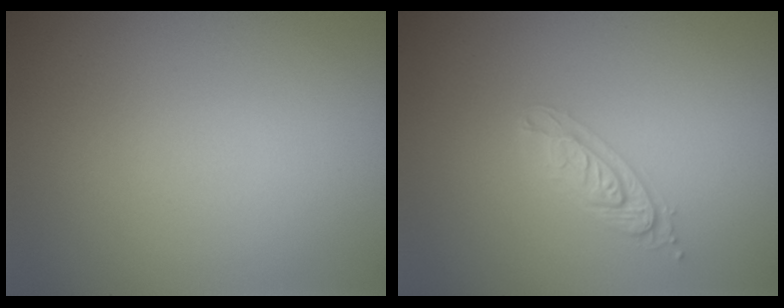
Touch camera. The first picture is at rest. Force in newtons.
{"total": 2.1, "press": 2.1, "slide": 0.4}